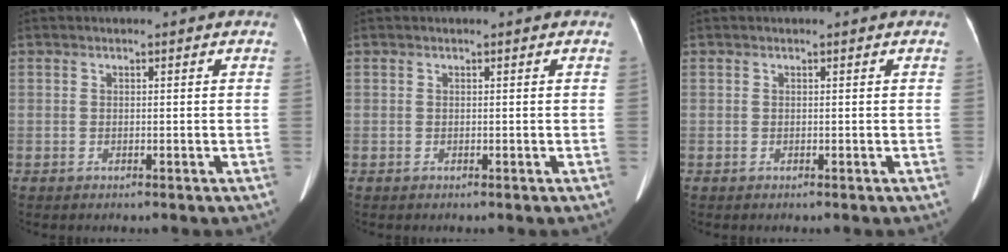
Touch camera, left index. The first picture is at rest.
{"total": 0.0}
{"total": 0.0}